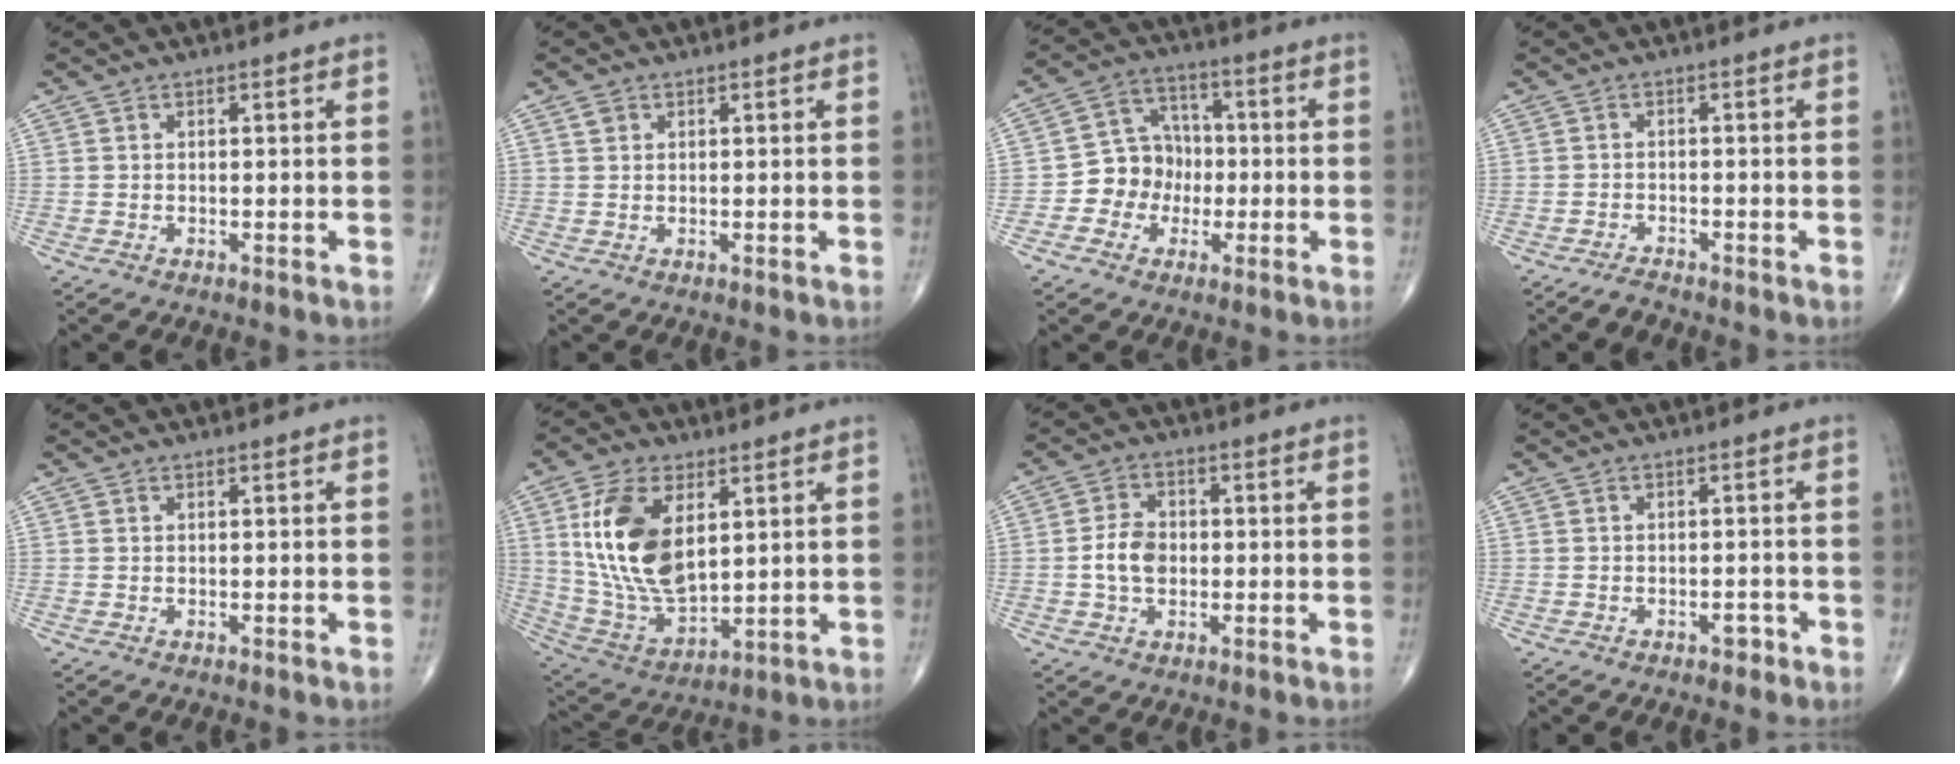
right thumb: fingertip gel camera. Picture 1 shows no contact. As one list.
[{"total": 1.4, "force": [0.7, 1.1, 0.5], "torque": [-0.003, 0.001, 0.012]}, {"total": 8.9, "force": [-1.9, 8.0, 3.6], "torque": [-0.017, 0.034, -0.043]}, {"total": 1.7, "force": [-1.7, 0.3, 0.3], "torque": [-0.010, 0.004, -0.032]}, {"total": 0.0}, {"total": 18.1, "force": [4.9, 9.8, 14.4], "torque": [-0.269, -0.023, 0.104]}, {"total": 5.6, "force": [-0.6, 4.0, 3.8], "torque": [-0.062, 0.011, -0.016]}, {"total": 1.8, "force": [-1.3, 1.0, 0.8], "torque": [-0.004, 0.008, -0.018]}]